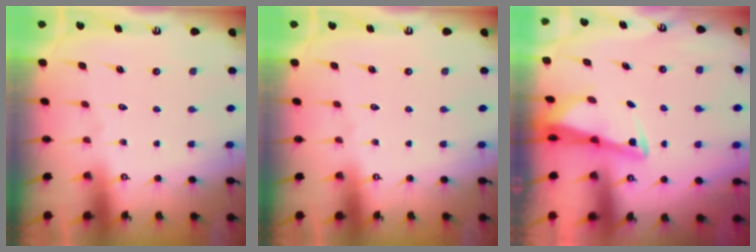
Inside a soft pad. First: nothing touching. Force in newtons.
{"total": 0.0}
{"total": 2.7, "press": 2.7, "slide": 0.5}